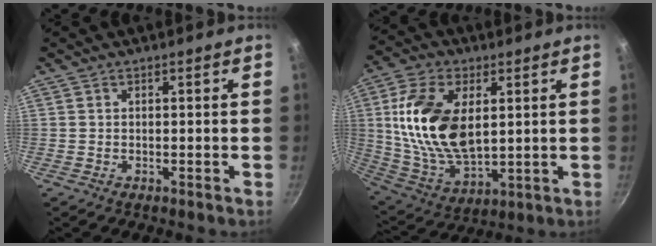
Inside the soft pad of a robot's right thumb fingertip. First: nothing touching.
{"total": 19.1, "force": [3.6, 10.9, 15.2], "torque": [-0.280, -0.014, 0.078]}